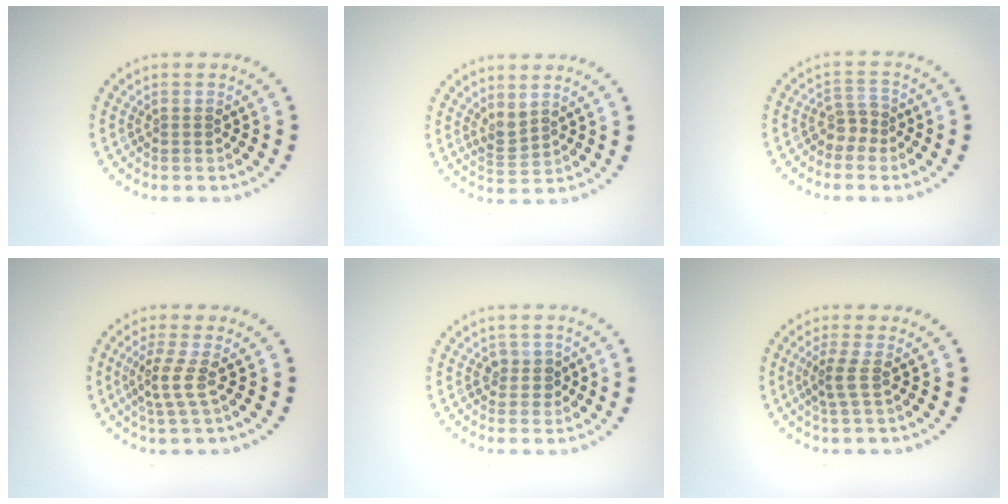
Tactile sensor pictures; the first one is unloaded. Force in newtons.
{"total": 1.5, "press": 1.3, "slide": 0.9}
{"total": 1.9, "press": 1.3, "slide": 1.4}
{"total": 2.2, "press": 1.5, "slide": 1.6}
{"total": 1.5, "press": 1.3, "slide": 0.8}
{"total": 2.0, "press": 1.3, "slide": 1.5}